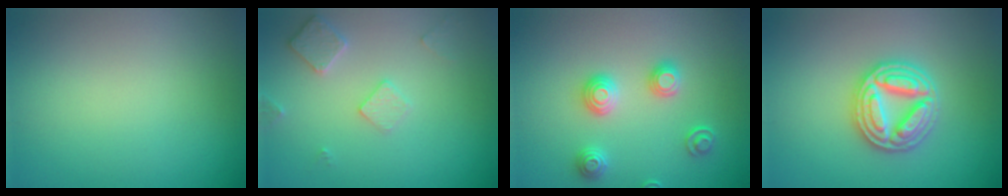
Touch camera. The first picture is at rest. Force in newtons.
{"total": 2.5, "press": 2.4, "slide": 0.4}
{"total": 2.8, "press": 2.7, "slide": 0.8}
{"total": 4.5, "press": 4.4, "slide": 0.7}